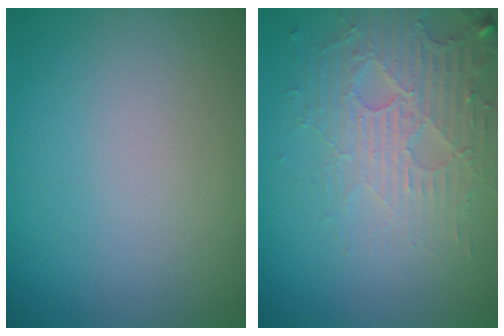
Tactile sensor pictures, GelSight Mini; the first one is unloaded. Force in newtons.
{"total": 3.9, "press": 3.8, "slide": 1.0}